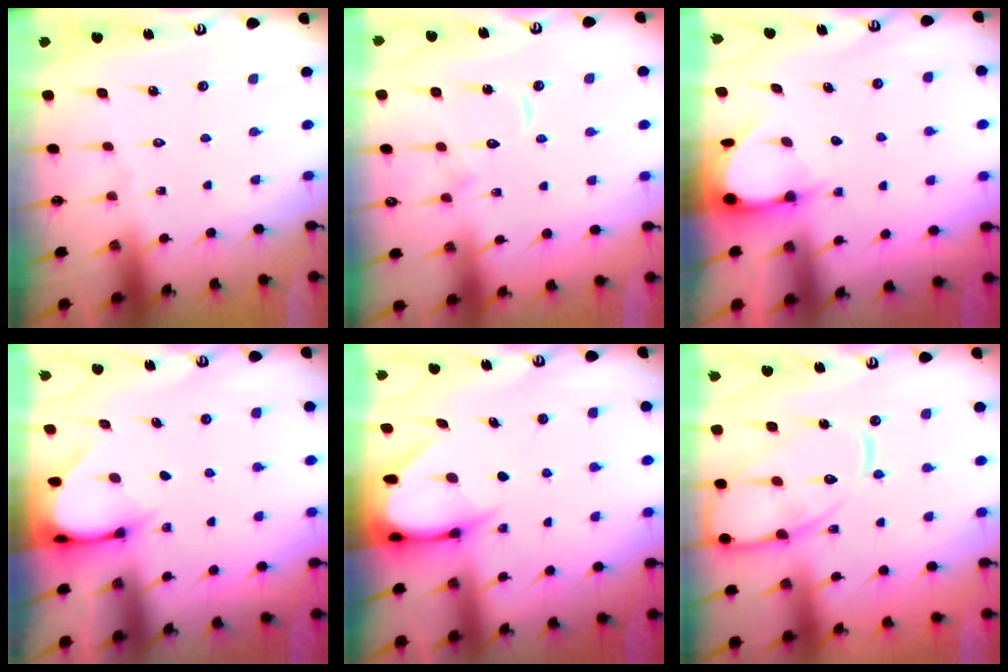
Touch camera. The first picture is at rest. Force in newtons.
{"total": 7.7, "press": 7.7, "slide": 0.8}
{"total": 3.5, "press": 3.5, "slide": 0.4}
{"total": 3.8, "press": 3.8, "slide": 0.3}
{"total": 5.0, "press": 5.0, "slide": 0.7}
{"total": 14.1, "press": 14.0, "slide": 1.3}